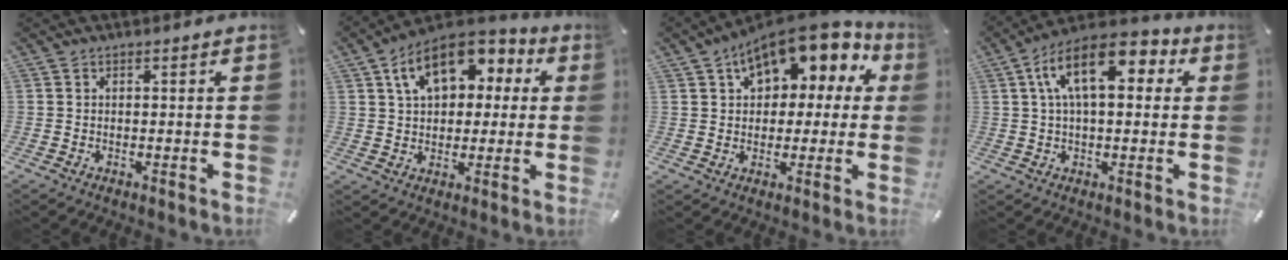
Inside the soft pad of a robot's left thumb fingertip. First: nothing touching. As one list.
[{"total": 13.1, "force": [5.3, 9.1, 7.8], "torque": [-0.131, -0.006, 0.099]}, {"total": 12.1, "force": [7.4, 7.4, 6.2], "torque": [-0.089, -0.055, 0.128]}, {"total": 14.1, "force": [4.8, 7.0, 11.3], "torque": [-0.199, -0.002, 0.081]}]